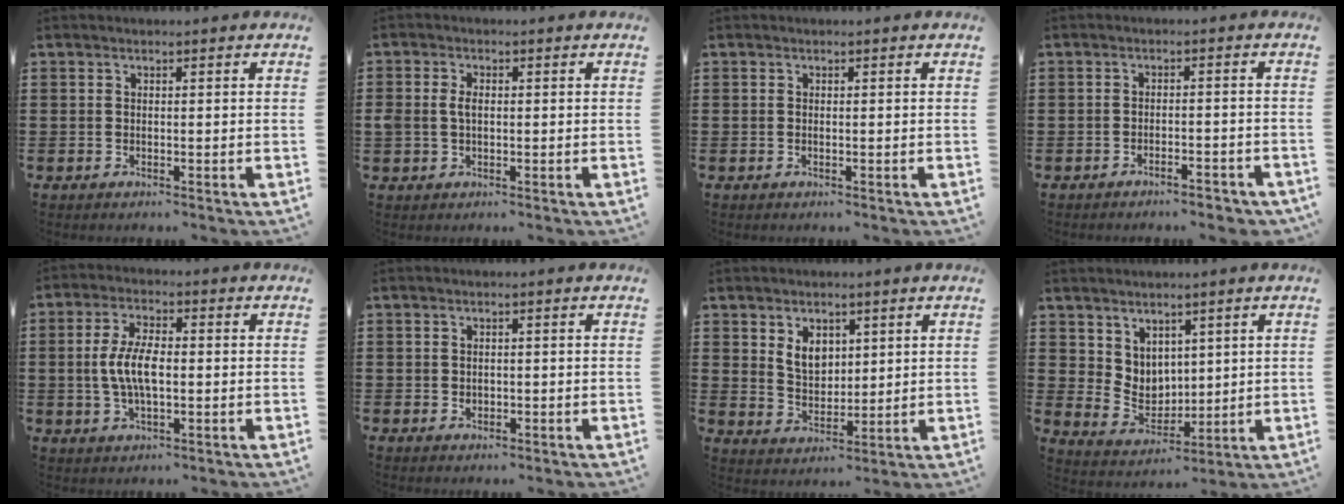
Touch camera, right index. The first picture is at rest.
{"total": 2.6, "force": [0.1, 1.7, 2.0], "torque": [-0.048, 0.005, -0.001]}
{"total": 0.0}
{"total": 2.4, "force": [-2.2, 0.2, 0.8], "torque": [-0.017, 0.001, -0.045]}
{"total": 6.8, "force": [-0.3, 2.9, 6.2], "torque": [-0.141, -0.002, -0.014]}
{"total": 0.9, "force": [0.1, 0.8, 0.3], "torque": [-0.009, 0.006, 0.001]}
{"total": 4.8, "force": [2.0, 3.5, 2.7], "torque": [-0.058, 0.007, 0.035]}
{"total": 5.2, "force": [3.5, 3.8, 0.7], "torque": [-0.038, -0.007, 0.067]}